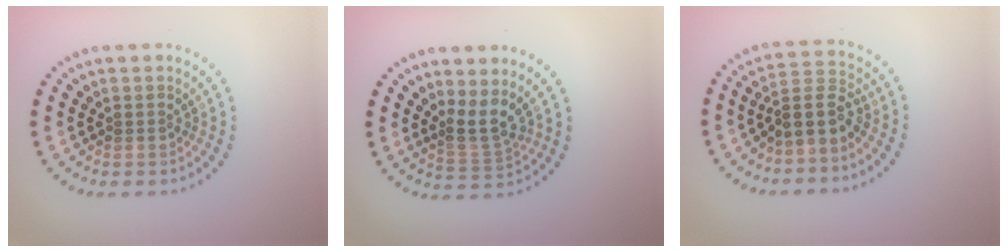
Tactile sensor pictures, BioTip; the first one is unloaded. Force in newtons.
{"total": 2.7, "press": 2.0, "slide": 1.9}
{"total": 3.4, "press": 2.5, "slide": 2.3}